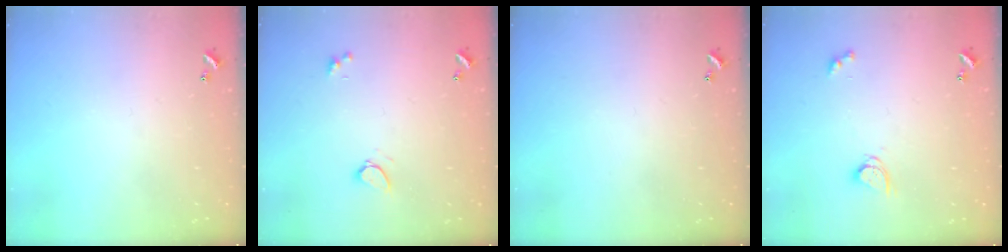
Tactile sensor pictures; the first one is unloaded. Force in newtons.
{"total": 1.2, "press": 1.2, "slide": 0.3}
{"total": 0.0}
{"total": 4.0, "press": 3.9, "slide": 0.4}